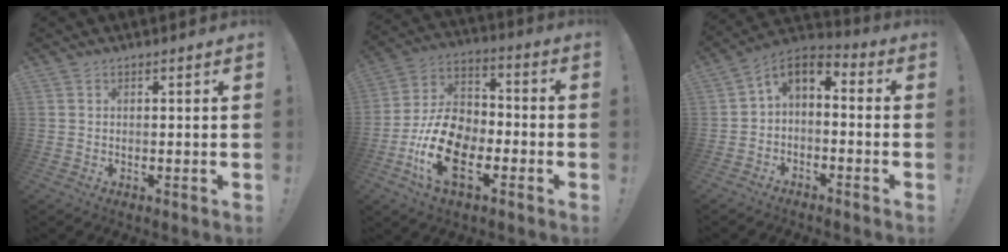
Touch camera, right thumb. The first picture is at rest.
{"total": 17.9, "force": [-7.3, 10.8, 12.2], "torque": [-0.242, 0.042, -0.122]}
{"total": 4.6, "force": [-1.3, 3.1, 3.0], "torque": [-0.066, 0.011, -0.021]}